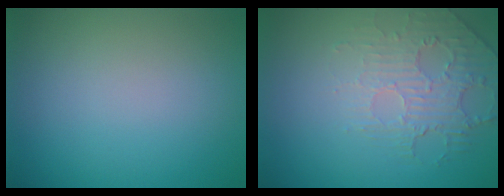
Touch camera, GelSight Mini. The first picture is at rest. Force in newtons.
{"total": 2.3, "press": 1.5, "slide": 1.7}